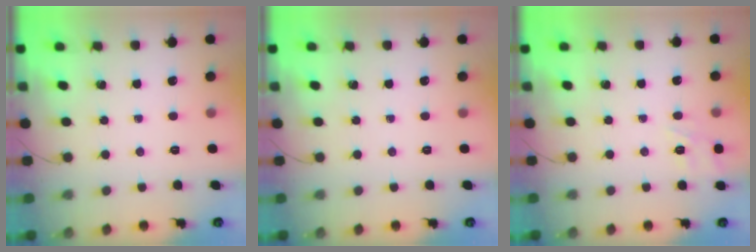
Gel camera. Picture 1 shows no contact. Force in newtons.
{"total": 0.0}
{"total": 10.0, "press": 9.9, "slide": 1.3}